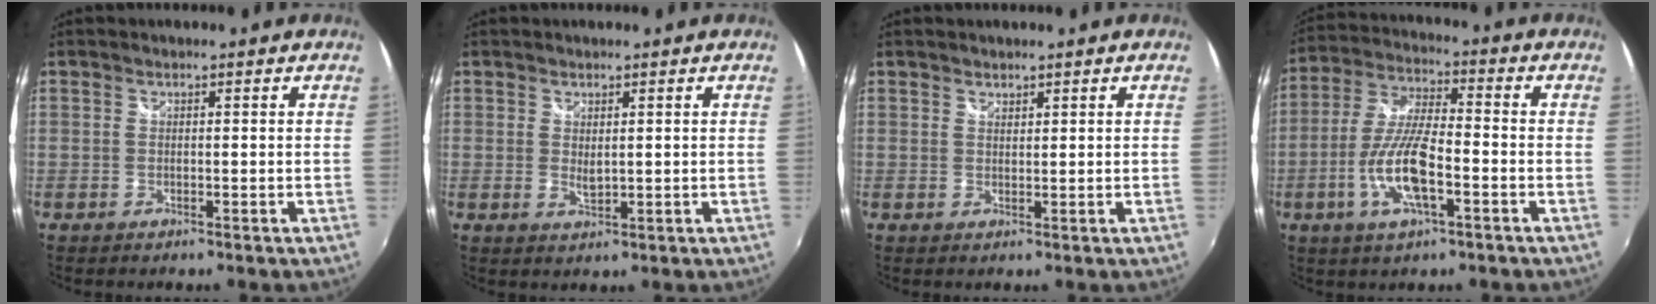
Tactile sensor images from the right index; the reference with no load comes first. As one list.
[{"total": 2.0, "force": [0.5, 1.0, 1.6], "torque": [-0.027, -0.004, 0.009]}, {"total": 1.0, "force": [0.9, 0.4, 0.1], "torque": [0.000, 0.001, 0.016]}, {"total": 11.9, "force": [-4.1, 3.2, 10.6], "torque": [-0.225, -0.003, -0.080]}]